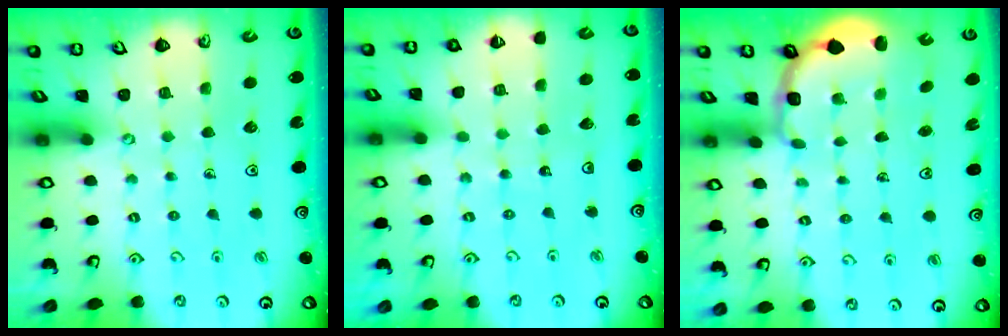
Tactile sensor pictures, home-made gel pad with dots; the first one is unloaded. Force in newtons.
{"total": 4.3, "press": 4.3, "slide": 0.1}
{"total": 2.7, "press": 2.1, "slide": 1.7}